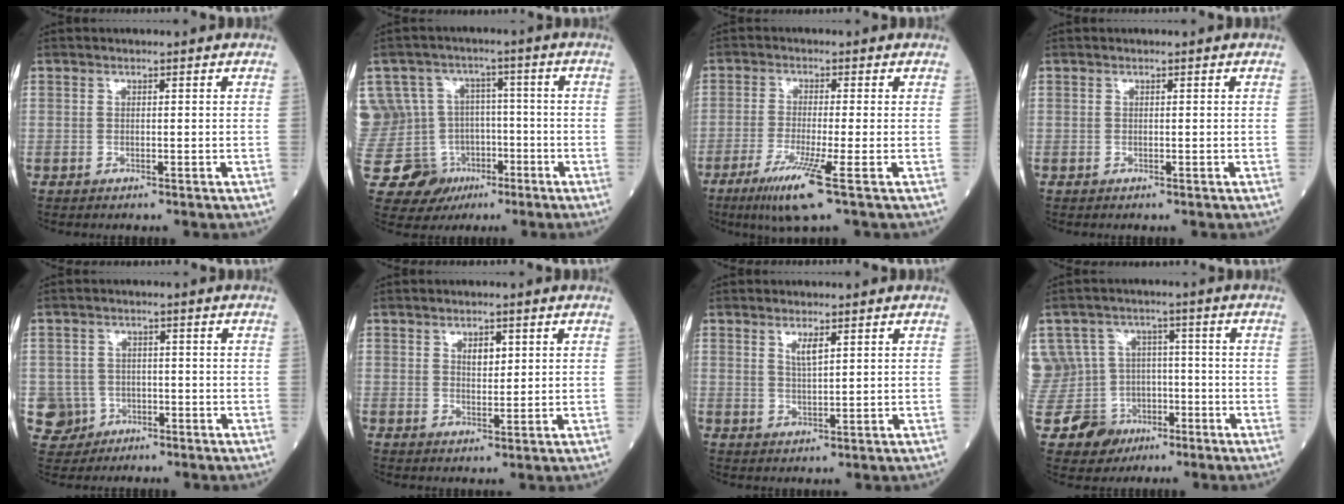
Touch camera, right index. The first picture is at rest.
{"total": 16.0, "force": [-5.2, 14.3, 5.1], "torque": [-0.137, 0.057, -0.069]}
{"total": 7.2, "force": [-3.8, -0.9, 6.1], "torque": [-0.116, -0.025, -0.073]}
{"total": 0.0}
{"total": 4.8, "force": [-1.6, 4.5, -0.3], "torque": [0.008, 0.012, -0.027]}
{"total": 2.5, "force": [1.0, 1.3, 1.9], "torque": [-0.027, -0.002, 0.018]}
{"total": 2.4, "force": [1.3, 0.3, 2.0], "torque": [-0.042, -0.003, 0.026]}
{"total": 12.3, "force": [-4.6, 11.2, 1.9], "torque": [-0.066, 0.049, -0.062]}